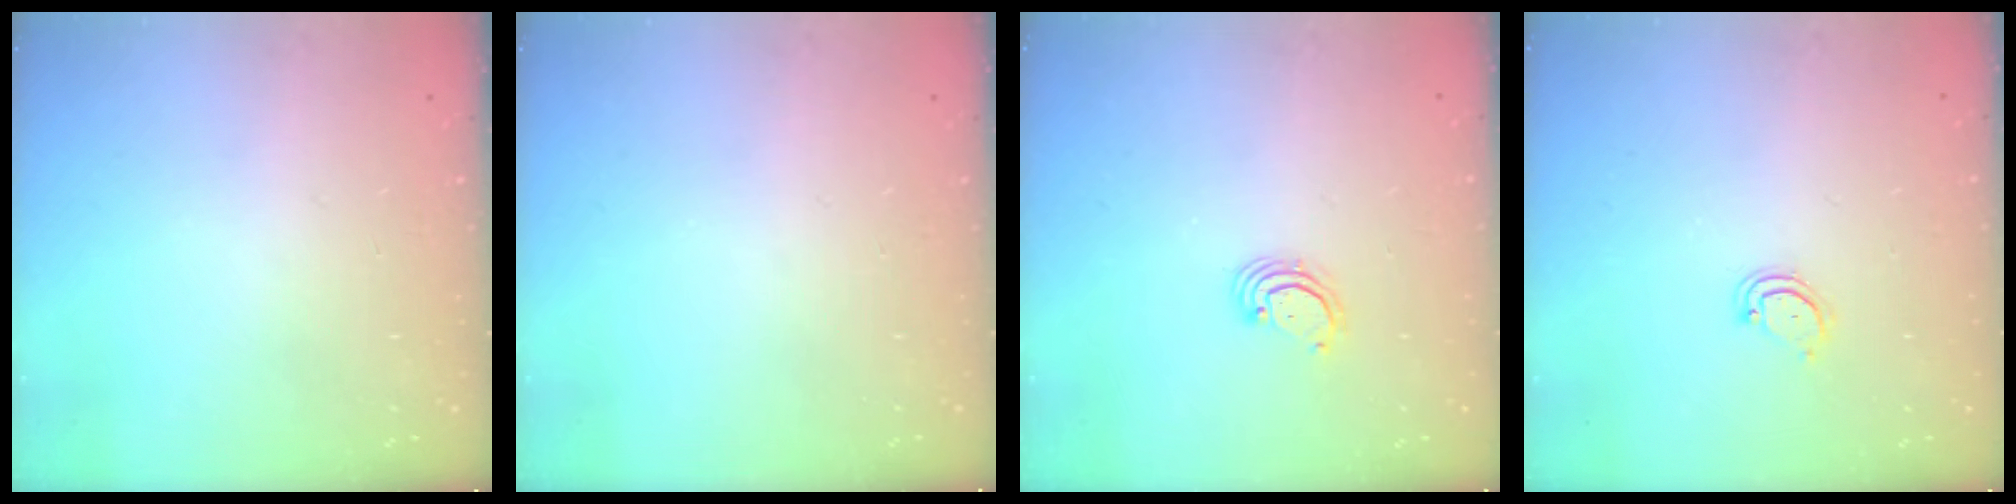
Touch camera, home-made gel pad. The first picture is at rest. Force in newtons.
{"total": 0.0}
{"total": 2.7, "press": 2.7, "slide": 0.3}
{"total": 3.7, "press": 3.7, "slide": 0.4}